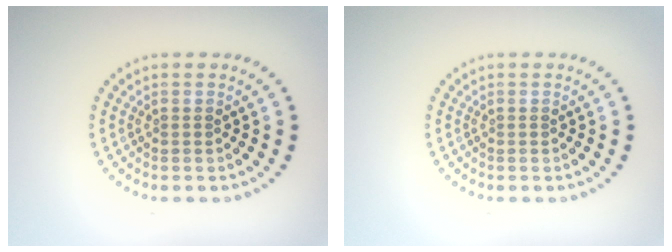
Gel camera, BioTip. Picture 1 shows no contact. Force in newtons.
{"total": 0.0}